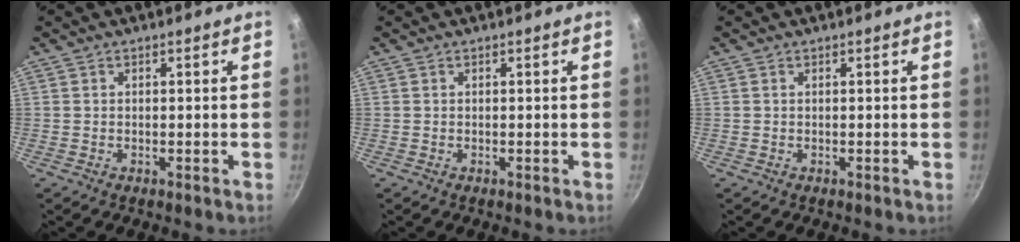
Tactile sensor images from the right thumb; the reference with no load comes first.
{"total": 0.0}
{"total": 0.0}